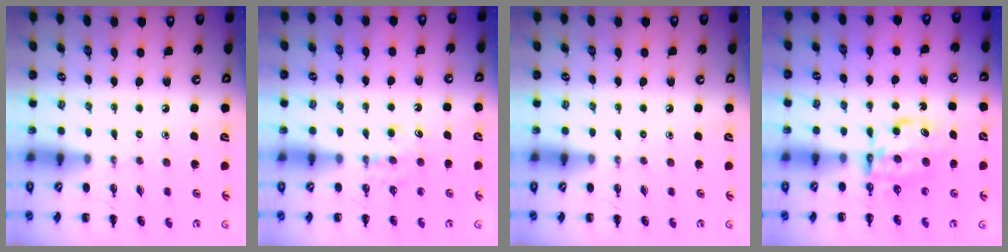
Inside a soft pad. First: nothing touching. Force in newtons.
{"total": 4.9, "press": 4.7, "slide": 1.5}
{"total": 0.0}
{"total": 6.5, "press": 6.5, "slide": 0.4}